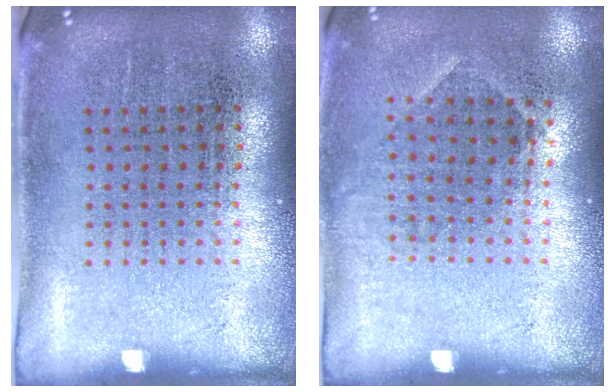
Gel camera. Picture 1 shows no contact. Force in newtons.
{"total": 0.8, "press": 0.7, "slide": 0.5}